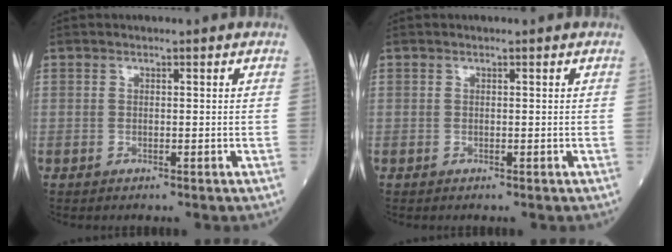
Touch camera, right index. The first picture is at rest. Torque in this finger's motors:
{"motor_torque": [0.02, 0.01, 0.00, 0.00]}